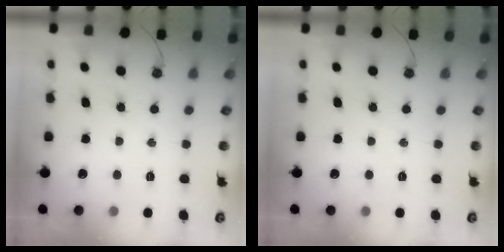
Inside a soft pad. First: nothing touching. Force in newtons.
{"total": 0.0}